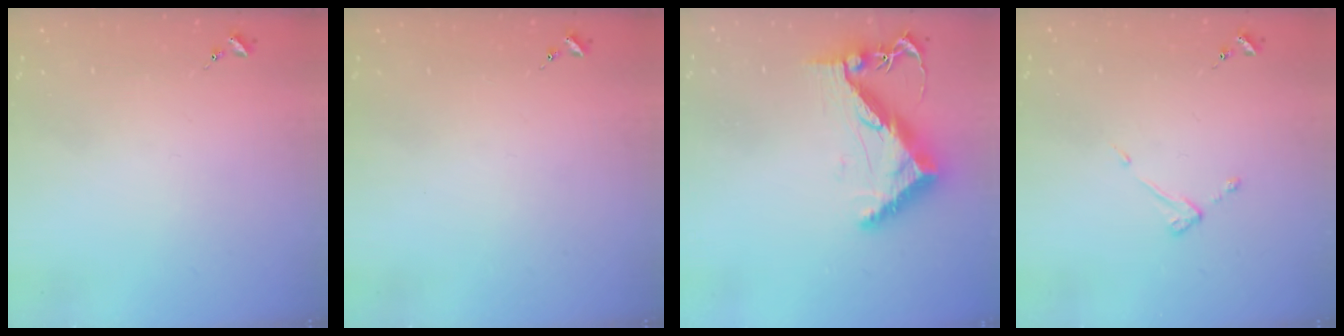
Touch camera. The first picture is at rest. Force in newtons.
{"total": 0.0}
{"total": 11.1, "press": 11.0, "slide": 1.3}
{"total": 3.9, "press": 3.9, "slide": 0.3}